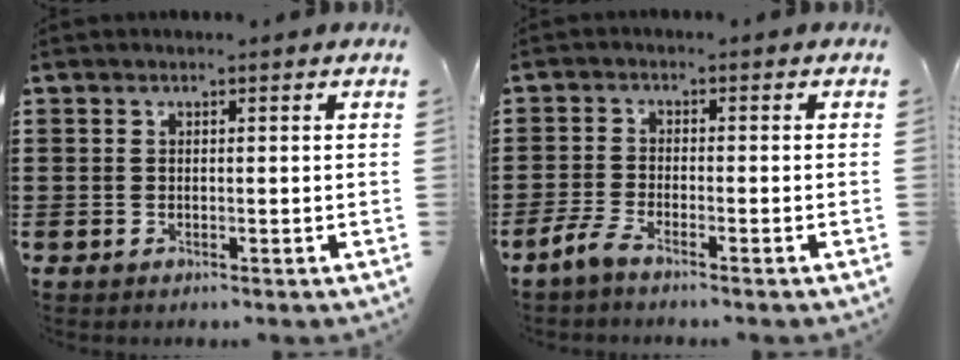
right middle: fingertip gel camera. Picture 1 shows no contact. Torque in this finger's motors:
{"motor_torque": [2.14, 0.00, 0.19, 0.07]}